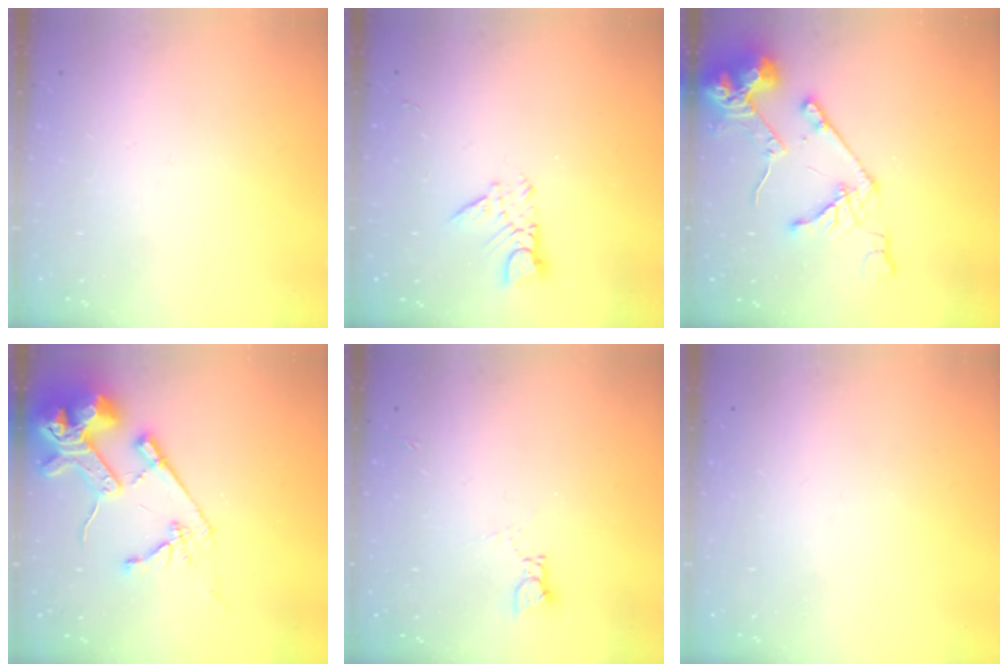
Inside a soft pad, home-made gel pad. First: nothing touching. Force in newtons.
{"total": 3.7, "press": 3.7, "slide": 0.5}
{"total": 14.9, "press": 14.8, "slide": 1.7}
{"total": 17.9, "press": 17.7, "slide": 2.2}
{"total": 3.1, "press": 3.1, "slide": 0.3}
{"total": 0.0}